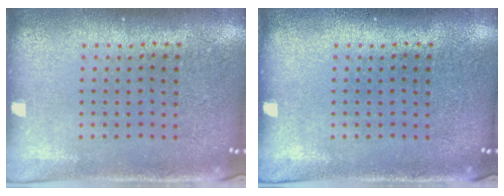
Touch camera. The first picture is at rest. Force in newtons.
{"total": 0.0}